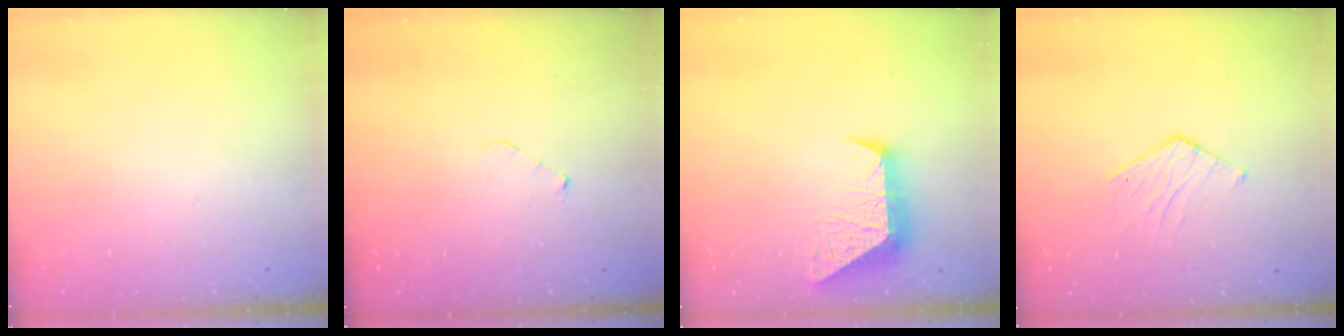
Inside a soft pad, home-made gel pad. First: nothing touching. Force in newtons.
{"total": 4.0, "press": 3.9, "slide": 0.4}
{"total": 10.3, "press": 10.3, "slide": 0.9}
{"total": 6.3, "press": 6.3, "slide": 0.5}